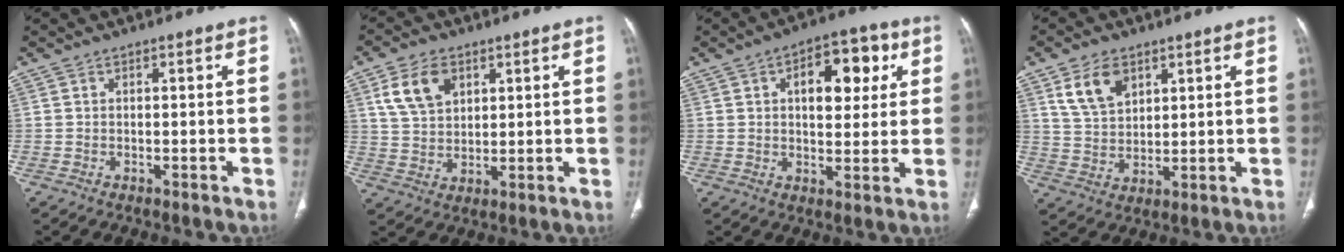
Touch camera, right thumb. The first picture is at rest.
{"total": 8.9, "force": [4.0, 5.8, 5.4], "torque": [-0.085, -0.011, 0.081]}
{"total": 11.8, "force": [3.7, 6.6, 9.1], "torque": [-0.086, 0.005, 0.048]}
{"total": 8.3, "force": [4.3, 5.2, 4.8], "torque": [-0.073, -0.018, 0.089]}